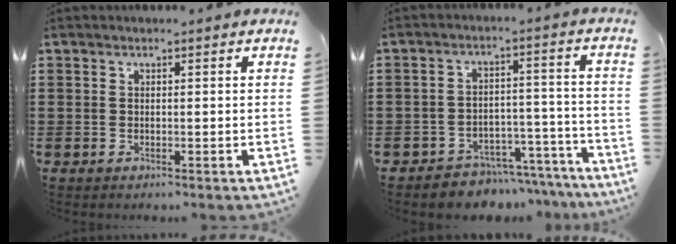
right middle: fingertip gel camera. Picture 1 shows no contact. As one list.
[{"total": 5.0, "force": [-4.9, 1.1, 0.3], "torque": [-0.009, 0.016, -0.099]}]